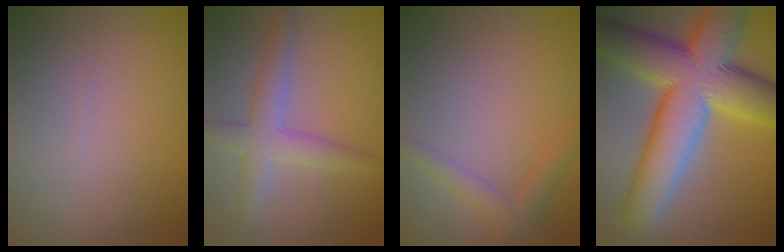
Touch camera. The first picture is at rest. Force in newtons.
{"total": 3.6, "press": 3.6, "slide": 0.1}
{"total": 2.3, "press": 2.3, "slide": 0.2}
{"total": 13.8, "press": 13.8, "slide": 0.6}